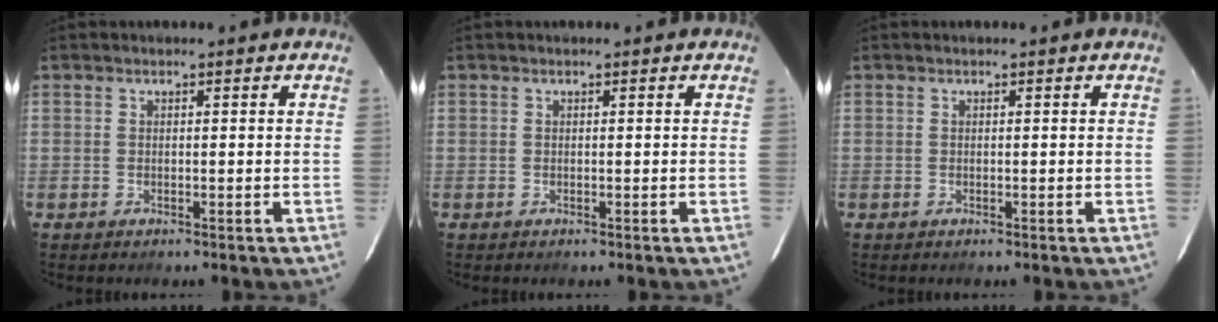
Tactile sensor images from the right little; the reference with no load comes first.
{"total": 0.0}
{"total": 0.0}